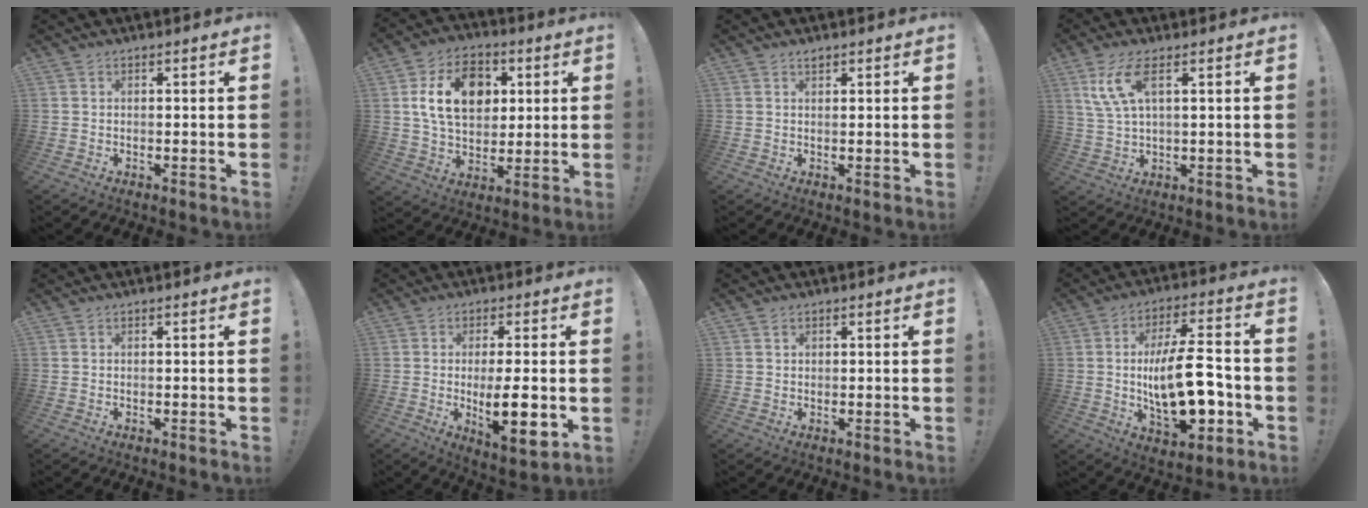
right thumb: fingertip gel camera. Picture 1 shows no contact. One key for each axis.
{"total": 16.9, "fx": 4.6, "fy": 12.5, "fz": 10.5, "tx": -0.164, "ty": -0.003, "tz": 0.088}
{"total": 1.1, "fx": 1.0, "fy": 0.2, "fz": 0.4, "tx": 0.001, "ty": -0.006, "tz": 0.016}
{"total": 9.1, "fx": 3.8, "fy": 3.2, "fz": 7.6, "tx": -0.144, "ty": -0.009, "tz": 0.072}
{"total": 0.0}
{"total": 11.4, "fx": -1.4, "fy": 3.2, "fz": 10.9, "tx": -0.185, "ty": -0.011, "tz": -0.025}
{"total": 1.0, "fx": 0.6, "fy": 0.8, "fz": 0.1, "tx": 0.005, "ty": -0.002, "tz": 0.009}
{"total": 20.6, "fx": -2.8, "fy": 8.2, "fz": 18.6, "tx": -0.320, "ty": 0.005, "tz": -0.047}